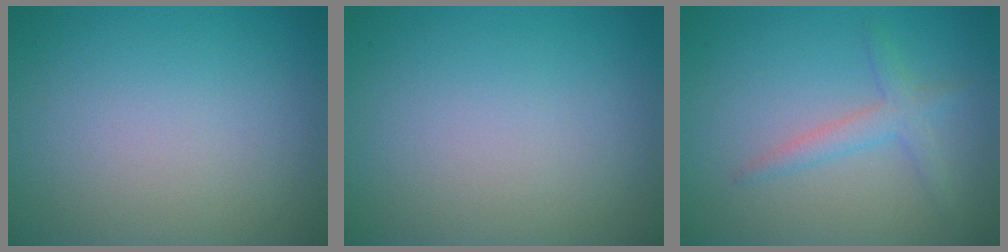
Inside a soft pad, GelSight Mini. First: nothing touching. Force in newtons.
{"total": 0.0}
{"total": 2.1, "press": 2.1, "slide": 0.1}